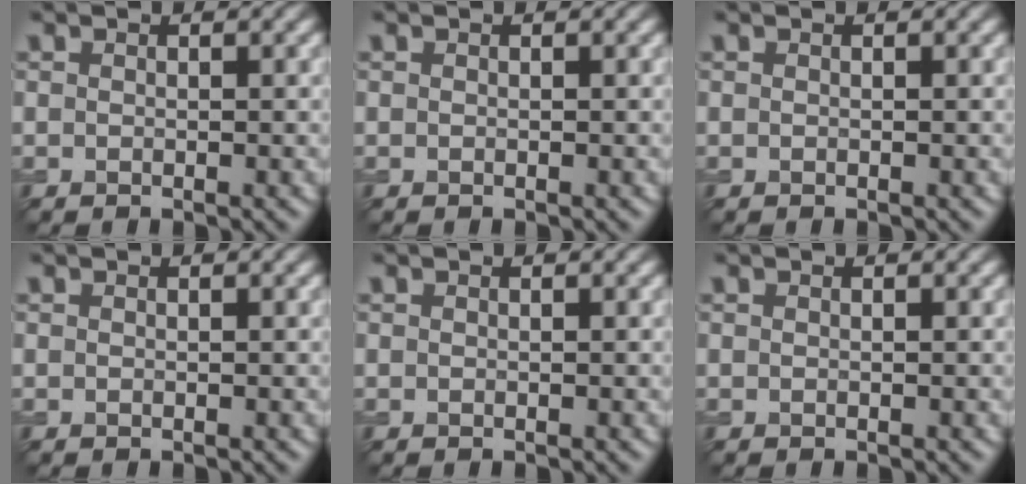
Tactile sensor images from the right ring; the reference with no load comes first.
{"total": 0.0}
{"total": 0.0}
{"total": 0.0}
{"total": 0.0}
{"total": 0.0}